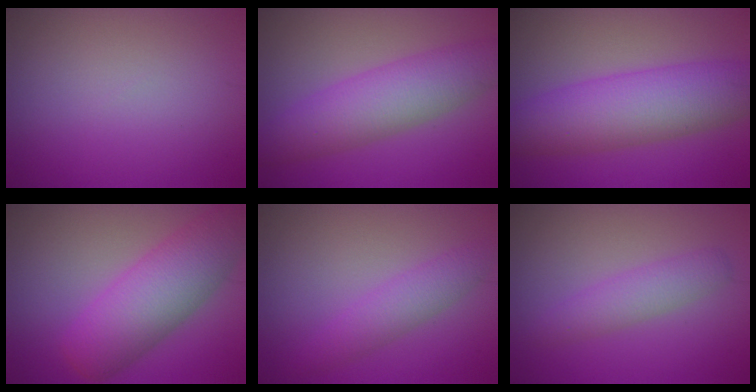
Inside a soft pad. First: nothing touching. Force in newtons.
{"total": 6.5, "press": 6.5, "slide": 0.0}
{"total": 8.6, "press": 8.6, "slide": 0.5}
{"total": 7.7, "press": 7.7, "slide": 0.3}
{"total": 2.9, "press": 2.9, "slide": 0.1}
{"total": 2.8, "press": 2.8, "slide": 0.1}